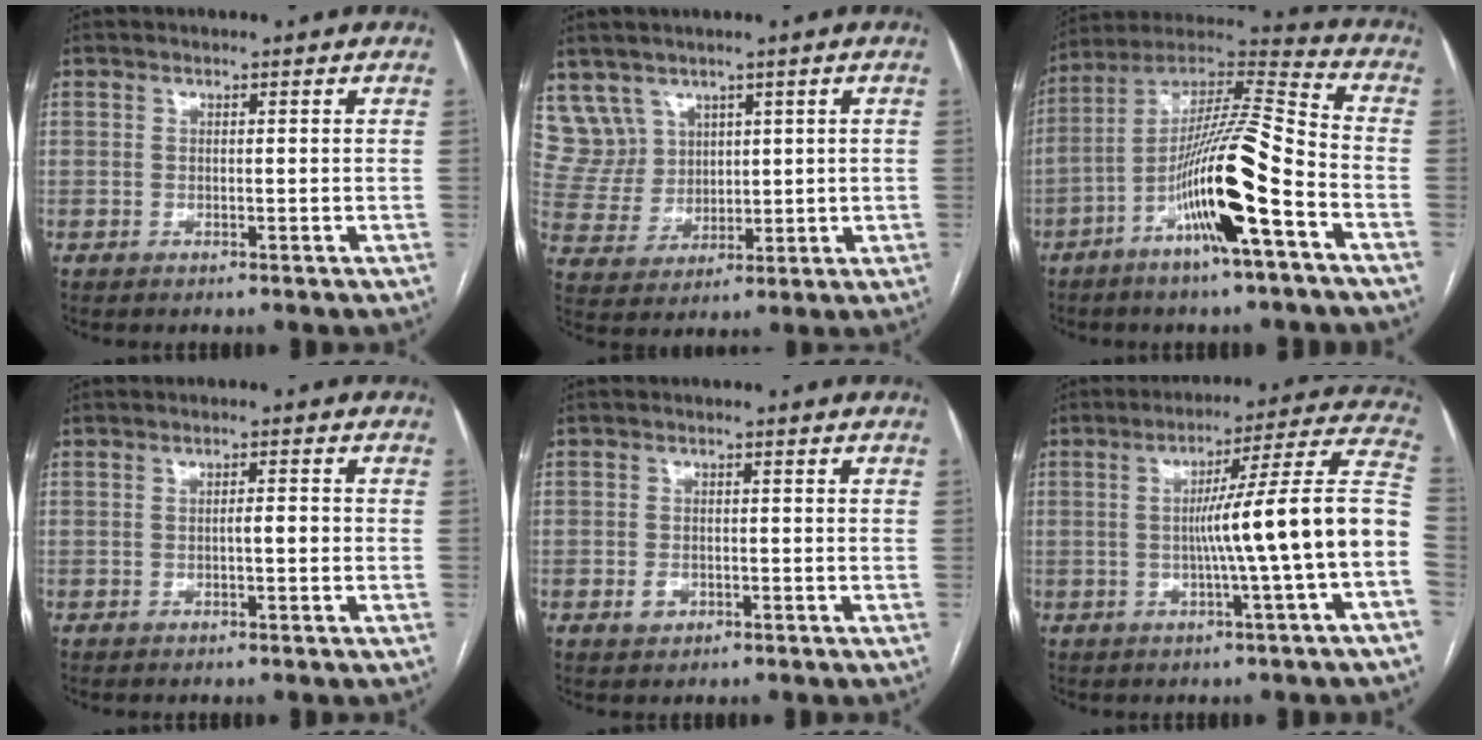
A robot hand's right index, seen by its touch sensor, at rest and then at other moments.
{"total": 7.6, "force": [4.9, 5.9, -0.1], "torque": [-0.005, 0.025, 0.115]}
{"total": 17.4, "force": [-7.0, 1.1, 15.9], "torque": [-0.299, 0.004, -0.123]}
{"total": 1.8, "force": [-0.4, 0.4, 1.7], "torque": [-0.025, 0.004, -0.007]}
{"total": 2.1, "force": [-0.9, 1.5, 1.0], "torque": [-0.015, 0.004, -0.009]}
{"total": 15.1, "force": [-2.3, -1.8, 14.8], "torque": [-0.199, 0.026, -0.041]}